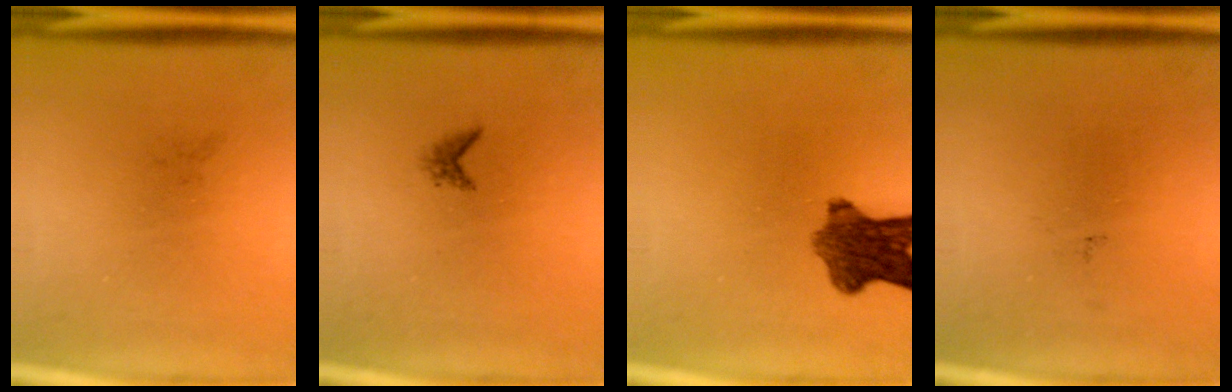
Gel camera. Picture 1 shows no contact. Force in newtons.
{"total": 0.9}
{"total": 8.1}
{"total": 0.0}